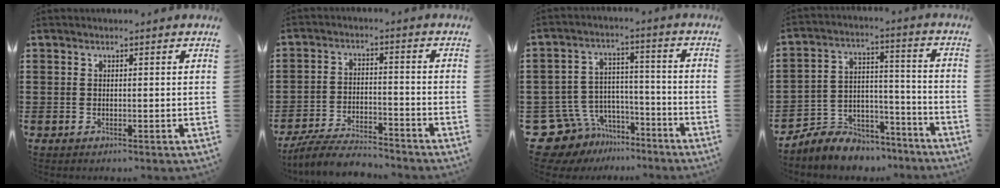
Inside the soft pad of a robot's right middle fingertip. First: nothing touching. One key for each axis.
{"total": 6.1, "fx": -5.8, "fy": 0.8, "fz": 2.0, "tx": -0.040, "ty": 0.004, "tz": -0.112}
{"total": 8.3, "fx": -6.7, "fy": 4.8, "fz": 0.8, "tx": -0.050, "ty": 0.011, "tz": -0.130}
{"total": 6.6, "fx": -6.3, "fy": 2.1, "fz": -0.1, "tx": -0.011, "ty": 0.013, "tz": -0.128}